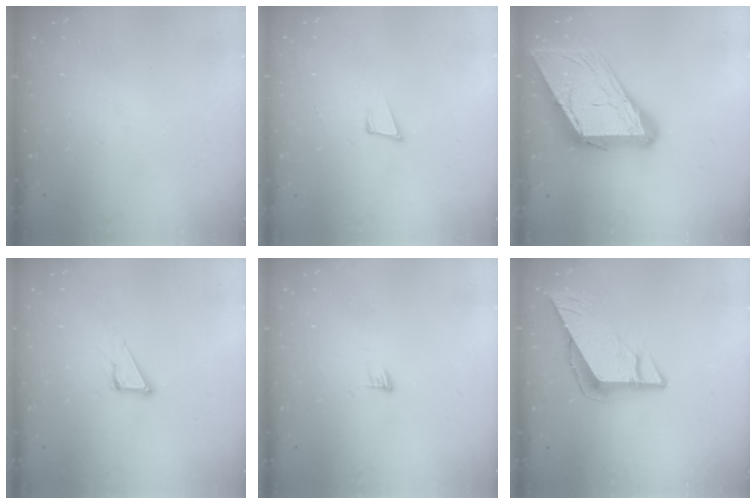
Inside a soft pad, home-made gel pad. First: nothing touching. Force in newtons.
{"total": 4.0, "press": 2.5, "slide": 3.1}
{"total": 23.4, "press": 23.3, "slide": 2.5}
{"total": 5.0, "press": 5.0, "slide": 0.1}
{"total": 3.3, "press": 3.3, "slide": 0.2}
{"total": 8.8, "press": 8.7, "slide": 0.8}